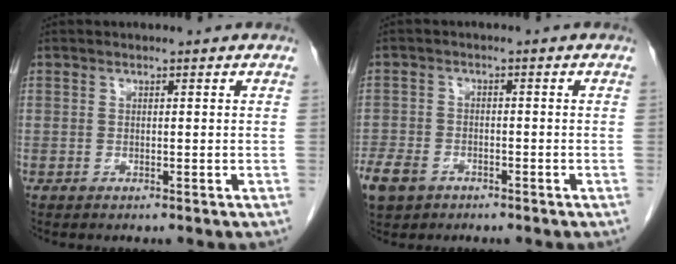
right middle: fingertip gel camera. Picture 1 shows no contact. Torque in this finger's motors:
{"motor_torque": [0.38, -0.40, 0.15, 0.07]}